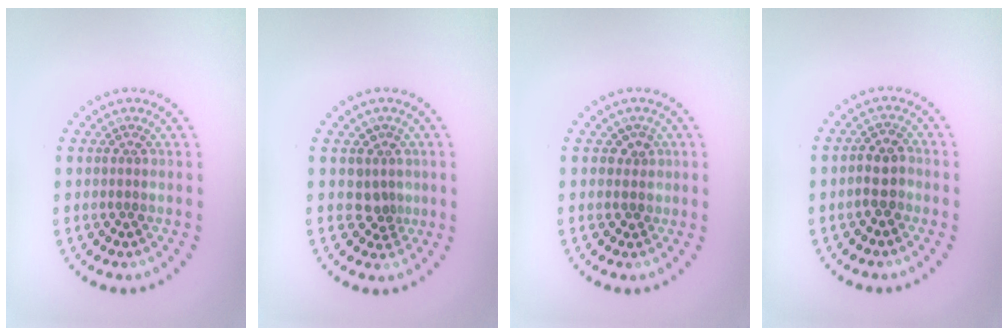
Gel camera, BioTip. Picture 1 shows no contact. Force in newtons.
{"total": 2.0, "press": 1.4, "slide": 1.4}
{"total": 1.3, "press": 1.0, "slide": 0.8}
{"total": 2.3, "press": 2.2, "slide": 0.8}